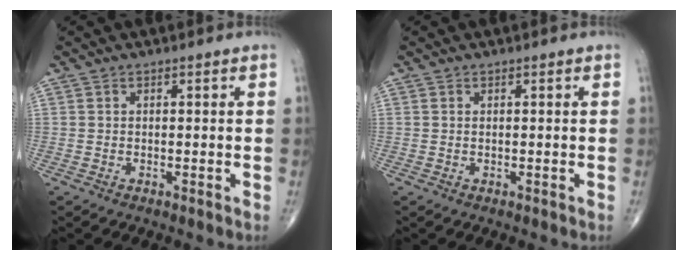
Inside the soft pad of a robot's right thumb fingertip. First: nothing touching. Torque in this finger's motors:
{"motor_torque": [-0.02, 0.28, -0.13, 0.00, 0.06]}